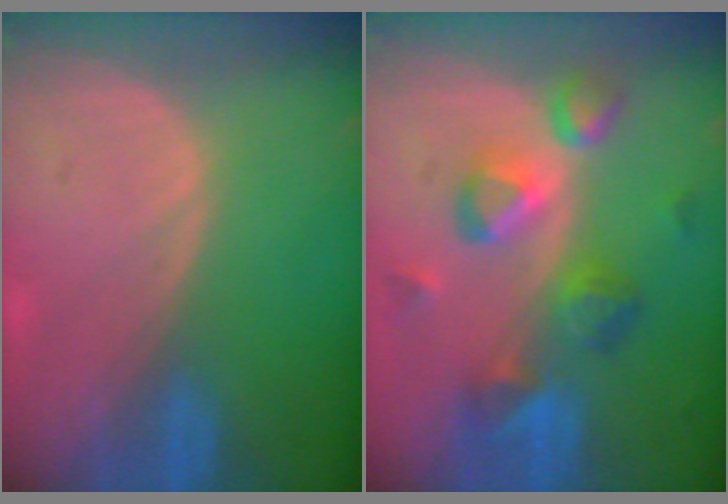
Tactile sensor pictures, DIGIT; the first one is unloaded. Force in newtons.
{"total": 9.4, "press": 8.1, "slide": 4.7}